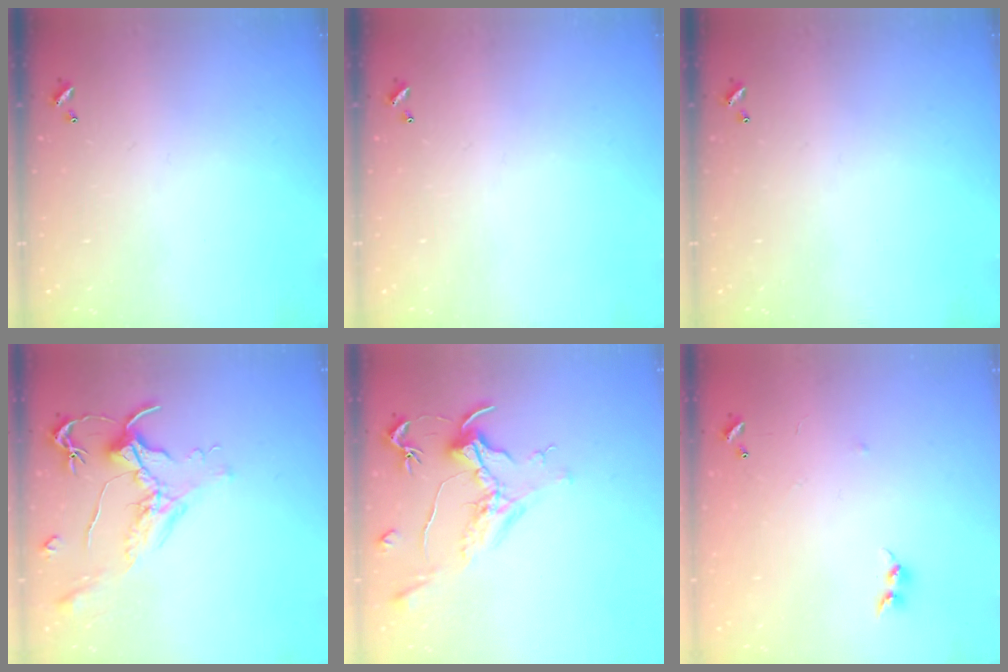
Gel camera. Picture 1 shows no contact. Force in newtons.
{"total": 0.0}
{"total": 0.0}
{"total": 1.6, "press": 1.5, "slide": 0.7}
{"total": 1.6, "press": 1.4, "slide": 0.7}
{"total": 6.4, "press": 6.3, "slide": 0.6}